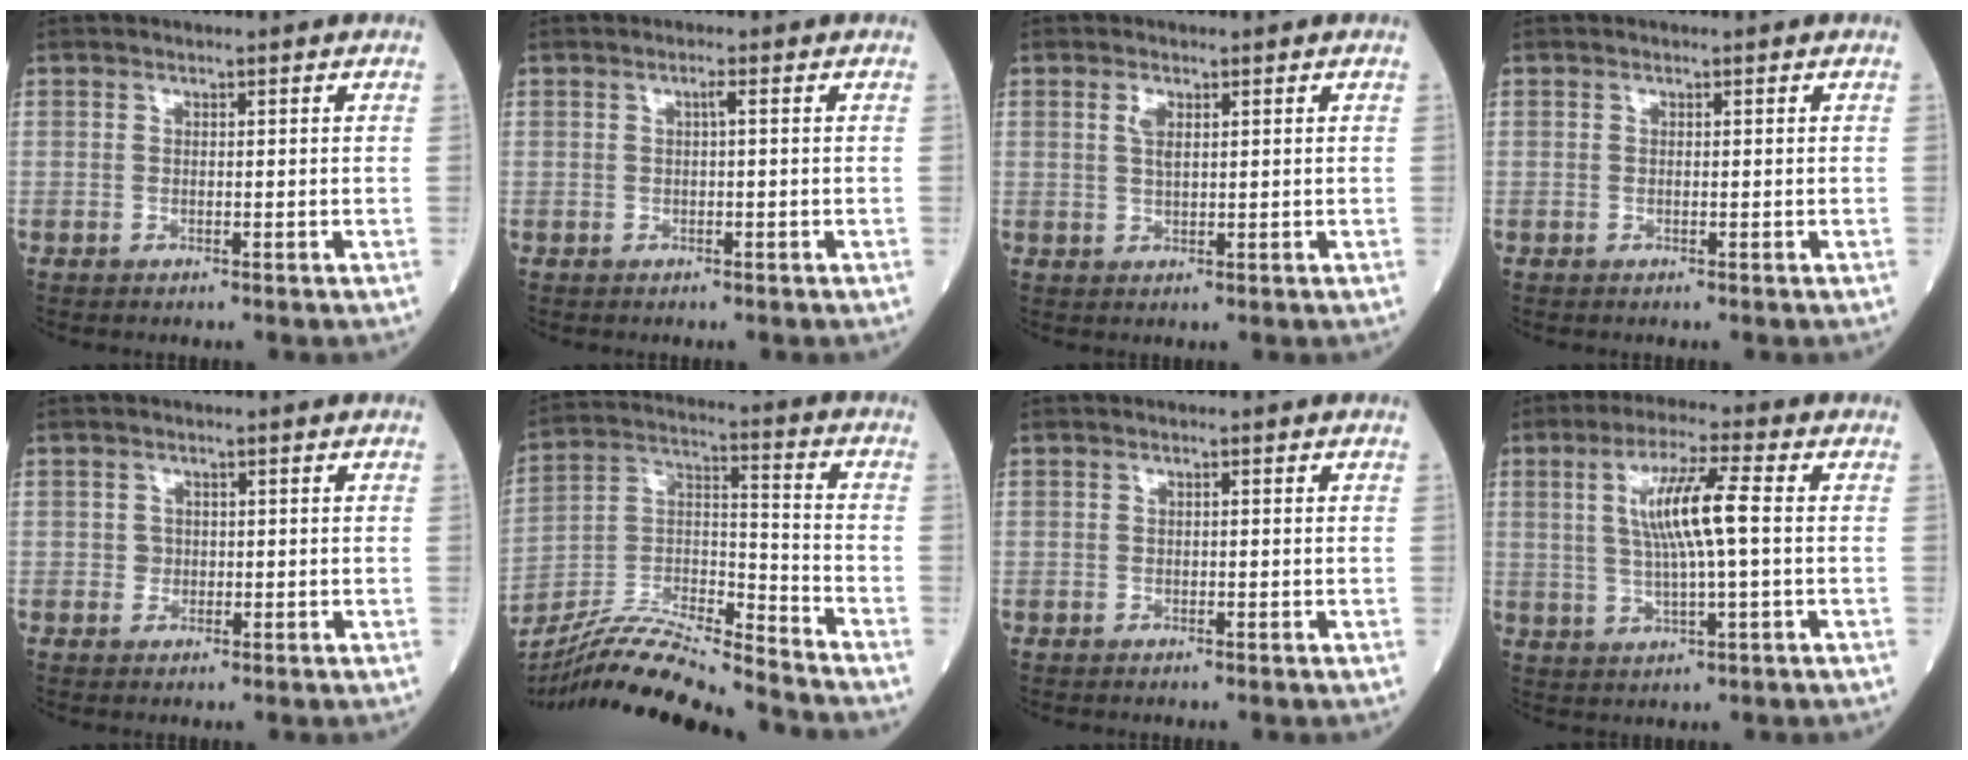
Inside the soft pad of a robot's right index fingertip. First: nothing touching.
{"total": 0.8, "force": [0.1, -0.1, 0.8], "torque": [-0.012, 0.002, 0.001]}
{"total": 2.0, "force": [0.9, 0.6, 1.8], "torque": [-0.039, 0.000, 0.018]}
{"total": 0.0}
{"total": 1.1, "force": [0.0, 1.1, 0.2], "torque": [0.000, 0.004, -0.001]}
{"total": 17.9, "force": [-16.6, -0.2, 6.7], "torque": [-0.128, 0.005, -0.301]}
{"total": 0.0}
{"total": 9.0, "force": [1.2, 0.5, 8.9], "torque": [-0.174, 0.006, 0.023]}